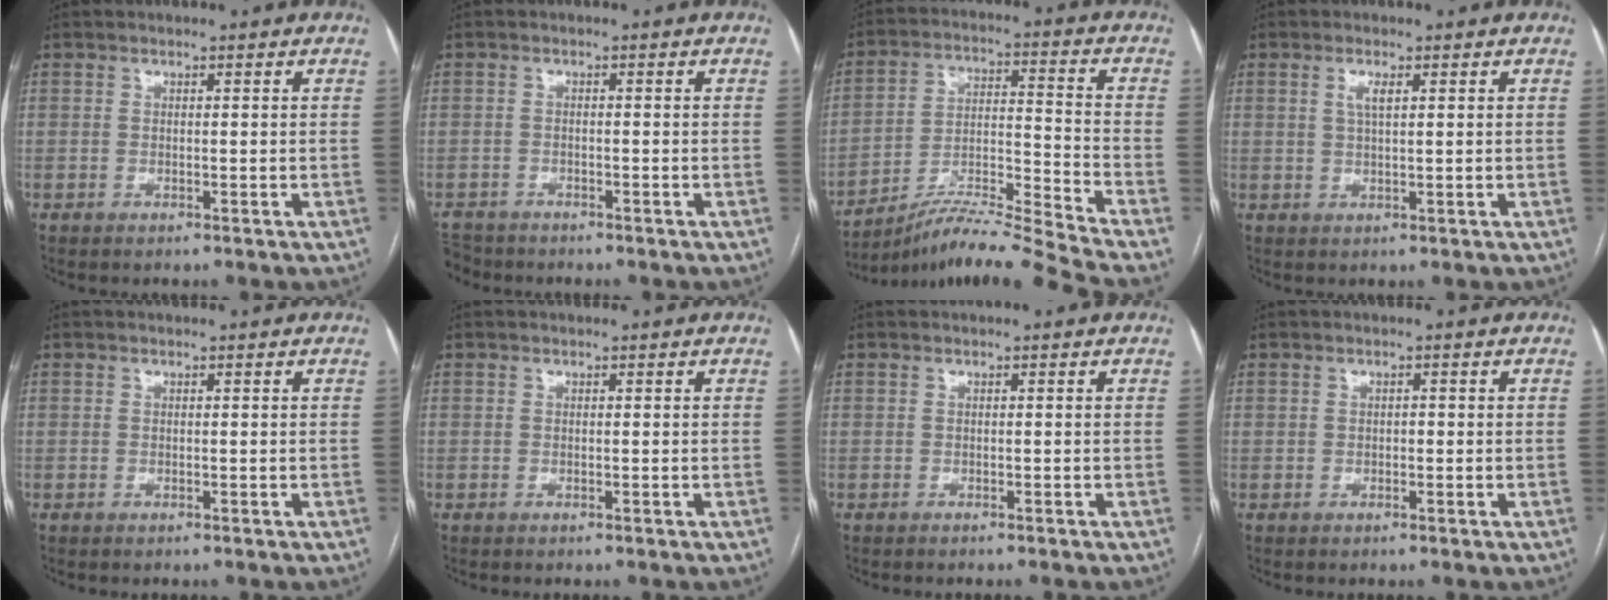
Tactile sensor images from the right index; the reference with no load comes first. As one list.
[{"total": 4.7, "force": [-4.2, 1.9, 0.1], "torque": [-0.003, -0.007, -0.073]}, {"total": 14.8, "force": [-13.5, -3.8, 4.9], "torque": [-0.078, 0.010, -0.238]}, {"total": 2.1, "force": [0.8, 0.4, 1.9], "torque": [-0.041, 0.001, 0.016]}, {"total": 0.0}, {"total": 0.0}, {"total": 1.5, "force": [-1.4, 0.0, 0.6], "torque": [-0.007, -0.001, -0.018]}, {"total": 0.6, "force": [-0.1, 0.4, 0.3], "torque": [-0.005, 0.003, -0.005]}]